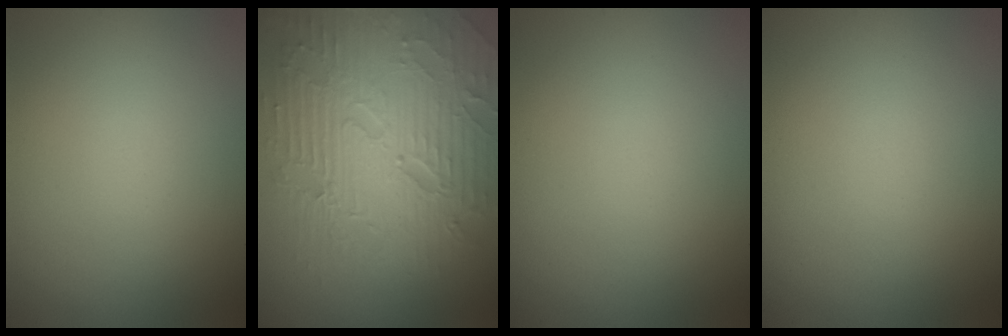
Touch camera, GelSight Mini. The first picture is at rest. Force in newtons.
{"total": 9.0, "press": 6.4, "slide": 6.4}
{"total": 0.0}
{"total": 0.0}